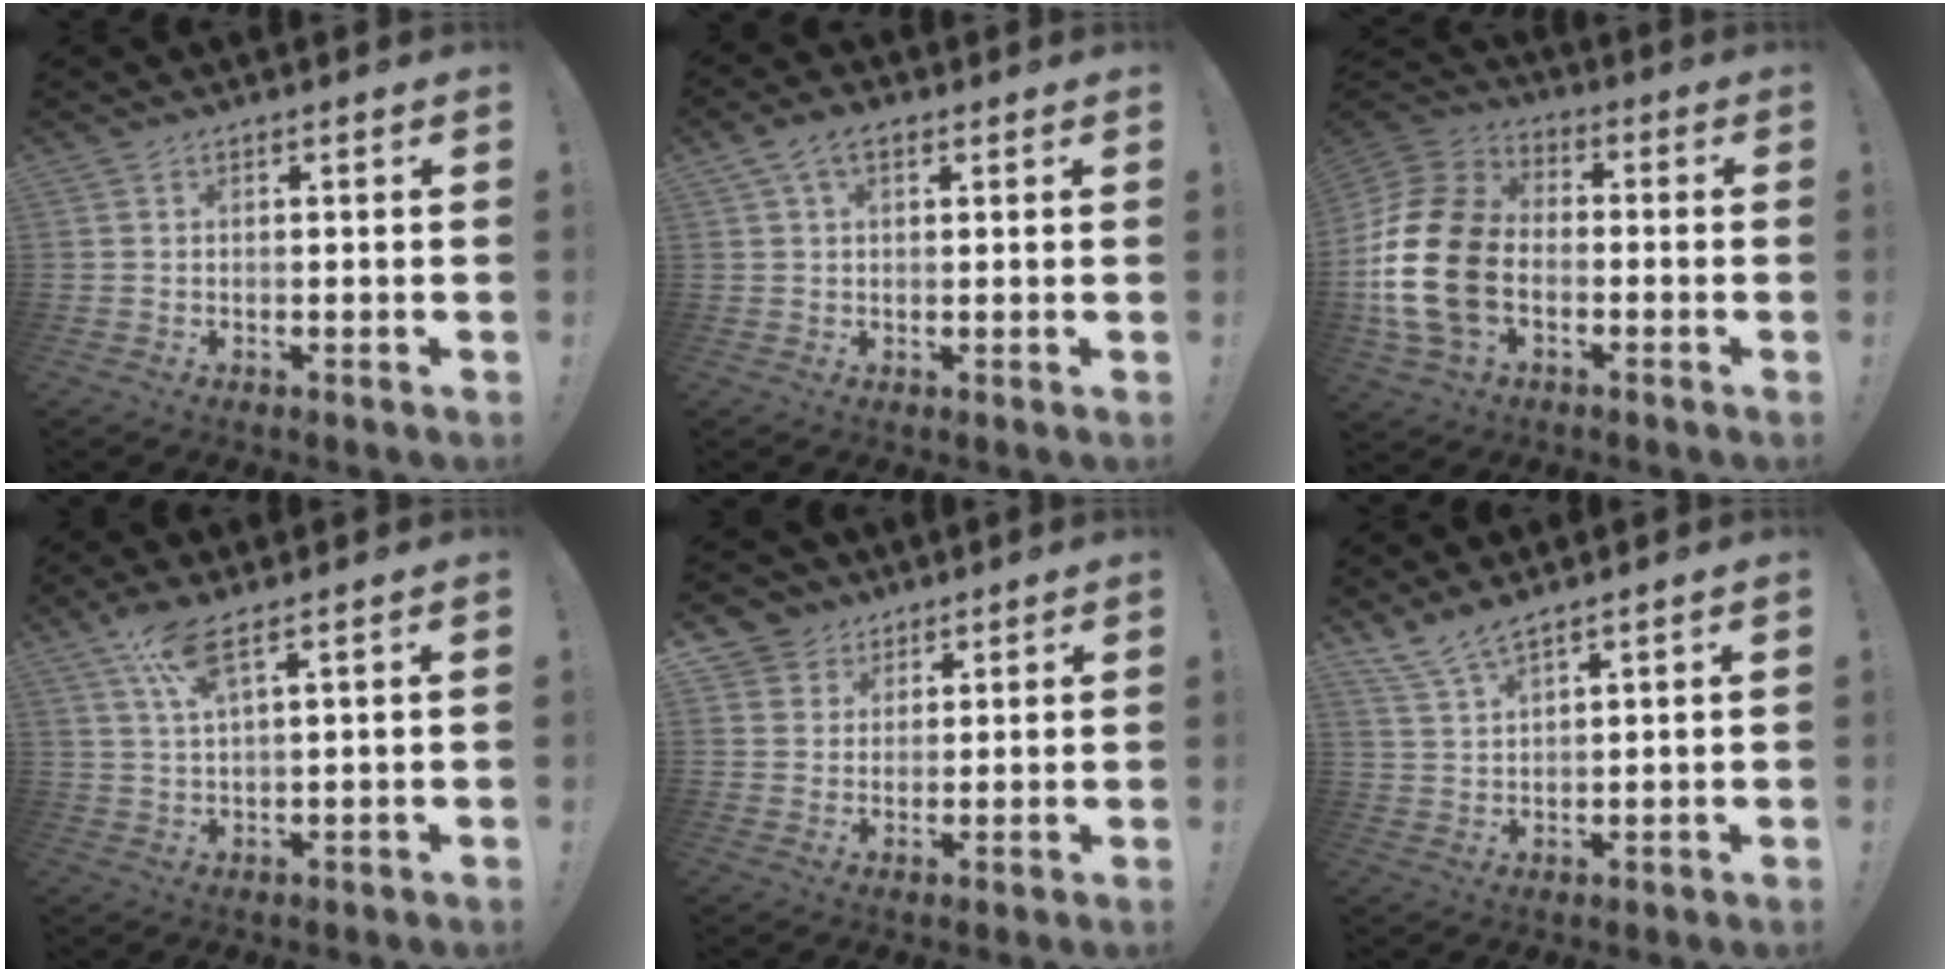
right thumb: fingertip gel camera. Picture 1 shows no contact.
{"total": 5.1, "force": [2.4, 3.1, 3.4], "torque": [-0.069, 0.007, 0.047]}
{"total": 21.6, "force": [-4.1, 14.9, 15.1], "torque": [-0.299, 0.039, -0.060]}
{"total": 7.4, "force": [4.5, 1.3, 5.8], "torque": [-0.115, -0.013, 0.079]}
{"total": 6.1, "force": [3.2, 5.2, 0.6], "torque": [-0.015, -0.020, 0.066]}
{"total": 6.0, "force": [5.2, 1.3, 2.7], "torque": [-0.065, -0.024, 0.099]}